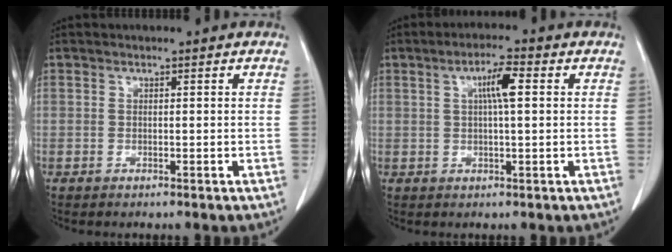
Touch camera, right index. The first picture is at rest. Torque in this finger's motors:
{"motor_torque": [0.83, 0.01, 0.16, 0.06]}